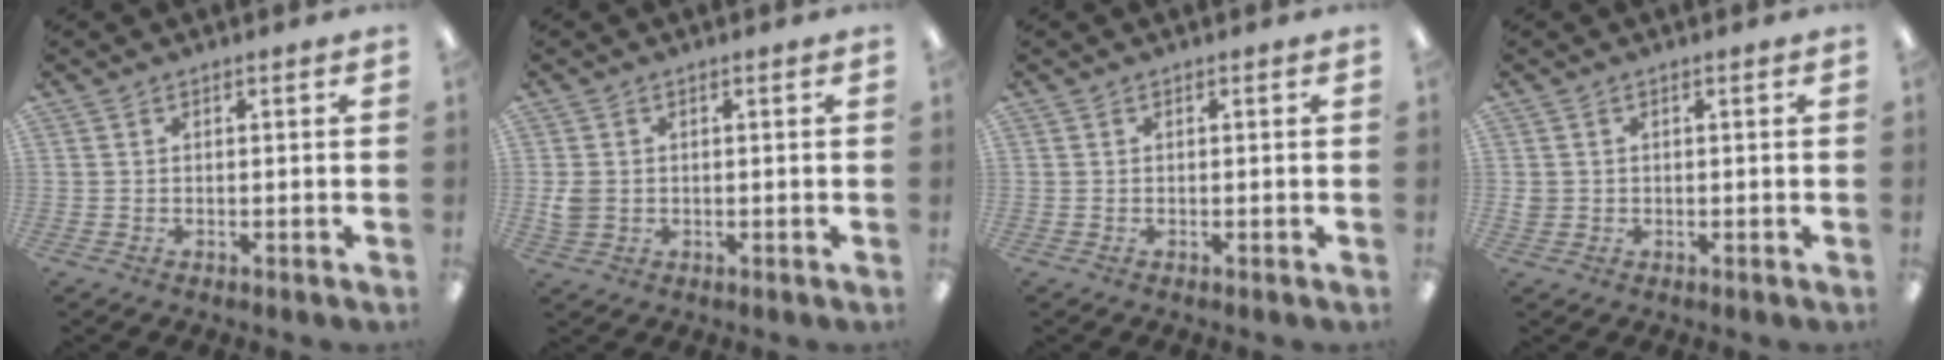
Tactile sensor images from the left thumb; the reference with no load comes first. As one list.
[{"total": 3.2, "force": [0.1, 2.7, 1.7], "torque": [-0.022, 0.002, 0.003]}, {"total": 0.0}, {"total": 1.5, "force": [0.1, 1.5, 0.4], "torque": [-0.009, 0.004, 0.001]}]